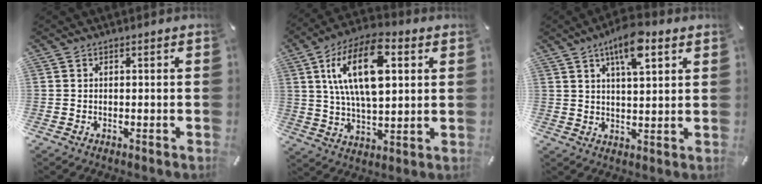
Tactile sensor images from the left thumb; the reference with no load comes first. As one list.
[{"total": 17.7, "force": [6.1, 8.6, 14.2], "torque": [-0.283, -0.003, 0.098]}, {"total": 9.8, "force": [5.8, 3.3, 7.3], "torque": [-0.120, -0.013, 0.097]}]